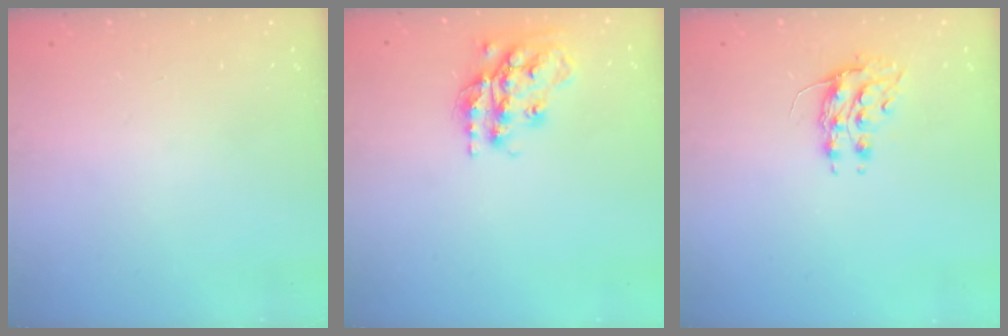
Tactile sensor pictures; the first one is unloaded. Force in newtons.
{"total": 17.6, "press": 17.5, "slide": 1.3}
{"total": 8.1, "press": 8.1, "slide": 0.7}